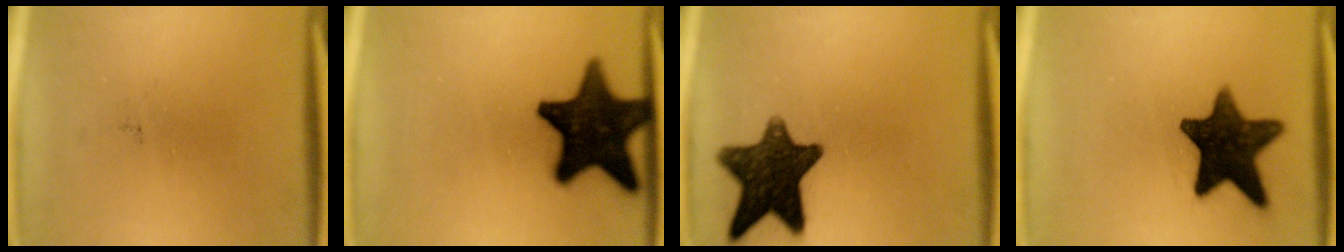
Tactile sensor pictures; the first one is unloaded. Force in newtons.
{"total": 18.0}
{"total": 13.5}
{"total": 14.6}